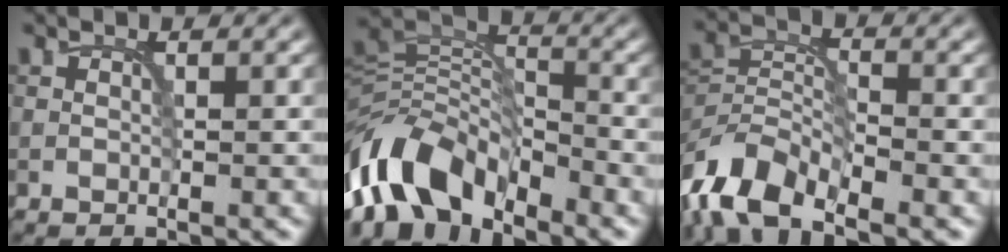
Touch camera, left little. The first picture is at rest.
{"total": 9.5, "force": [-5.8, 4.9, 5.7], "torque": [-0.098, 0.008, -0.124]}
{"total": 7.2, "force": [-5.3, 2.8, 3.9], "torque": [-0.069, -0.002, -0.118]}